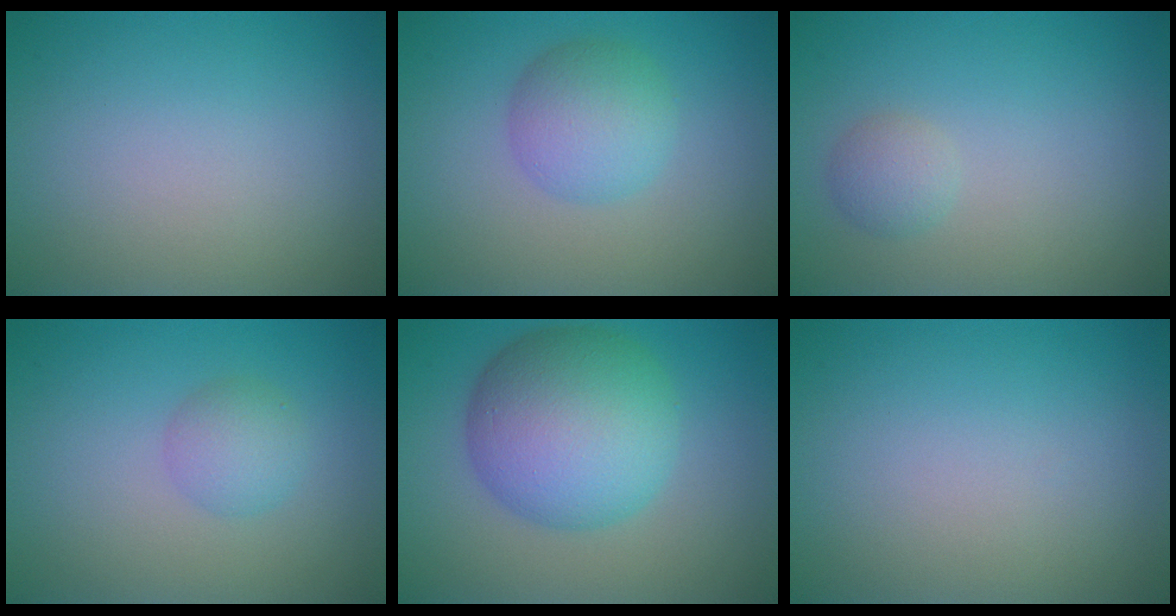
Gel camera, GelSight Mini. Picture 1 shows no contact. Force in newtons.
{"total": 3.9, "press": 3.9, "slide": 0.0}
{"total": 1.5, "press": 1.5, "slide": 0.0}
{"total": 2.2, "press": 2.2, "slide": 0.1}
{"total": 9.8, "press": 9.8, "slide": 0.1}
{"total": 0.0}